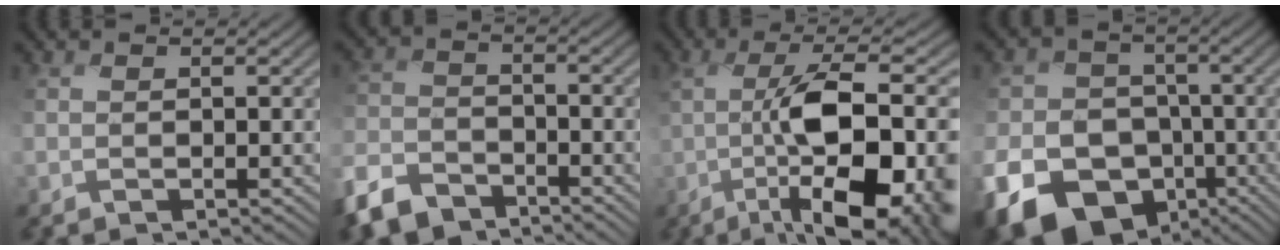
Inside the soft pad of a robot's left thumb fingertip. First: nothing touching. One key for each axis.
{"total": 7.7, "fx": -6.0, "fy": 3.8, "fz": 3.0, "tx": -0.079, "ty": -0.015, "tz": -0.134}
{"total": 16.5, "fx": -3.5, "fy": 5.5, "fz": 15.2, "tx": -0.256, "ty": -0.016, "tz": -0.043}
{"total": 17.9, "fx": -8.0, "fy": 14.2, "fz": 7.4, "tx": -0.197, "ty": -0.062, "tz": -0.153}